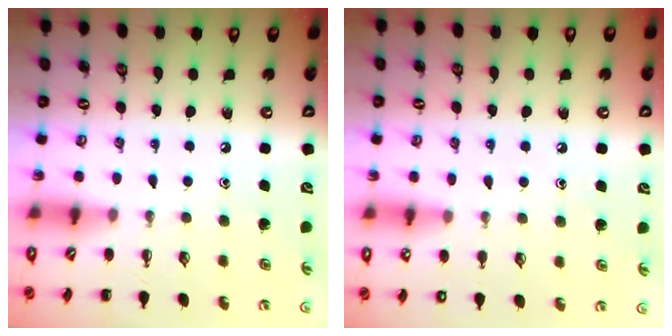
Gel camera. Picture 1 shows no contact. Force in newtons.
{"total": 8.7, "press": 8.3, "slide": 2.4}